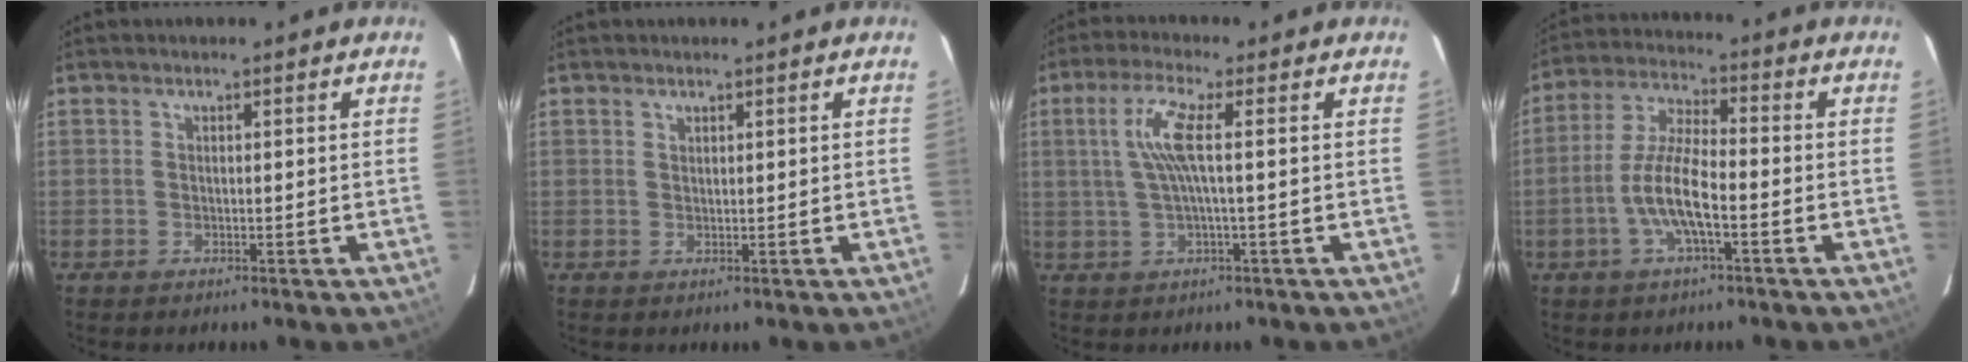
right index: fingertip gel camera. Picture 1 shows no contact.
{"total": 0.5, "force": [0.5, 0.2, 0.1], "torque": [-0.001, 0.001, 0.010]}
{"total": 6.2, "force": [0.7, 0.0, 6.1], "torque": [-0.123, 0.002, 0.021]}
{"total": 9.4, "force": [-3.3, 2.2, 8.5], "torque": [-0.178, 0.003, -0.064]}